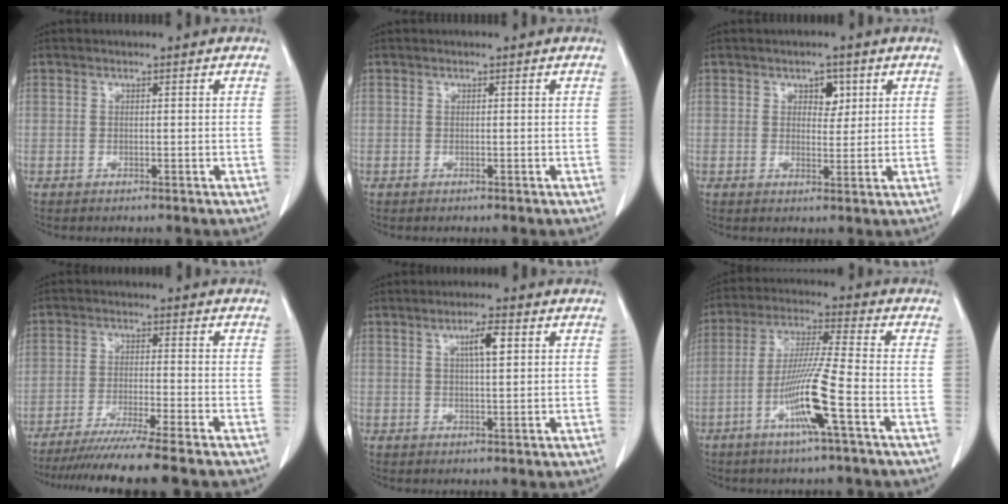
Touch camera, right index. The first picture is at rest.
{"total": 0.0}
{"total": 3.3, "force": [1.5, 2.0, 2.1], "torque": [-0.024, 0.003, 0.023]}
{"total": 11.7, "force": [-9.9, -1.6, 6.1], "torque": [-0.072, -0.039, -0.153]}
{"total": 4.1, "force": [1.5, 0.6, 3.7], "torque": [-0.063, 0.001, 0.025]}
{"total": 10.8, "force": [-4.3, -0.8, 9.9], "torque": [-0.195, -0.009, -0.085]}